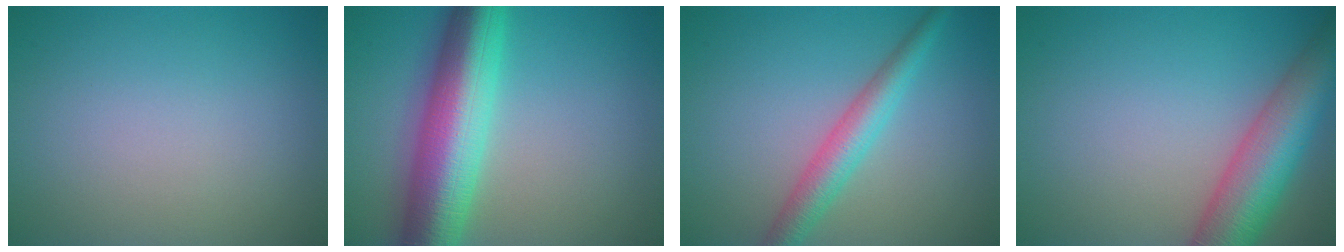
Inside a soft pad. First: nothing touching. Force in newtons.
{"total": 10.4, "press": 10.4, "slide": 0.2}
{"total": 3.7, "press": 3.7, "slide": 0.0}
{"total": 8.5, "press": 8.5, "slide": 0.4}